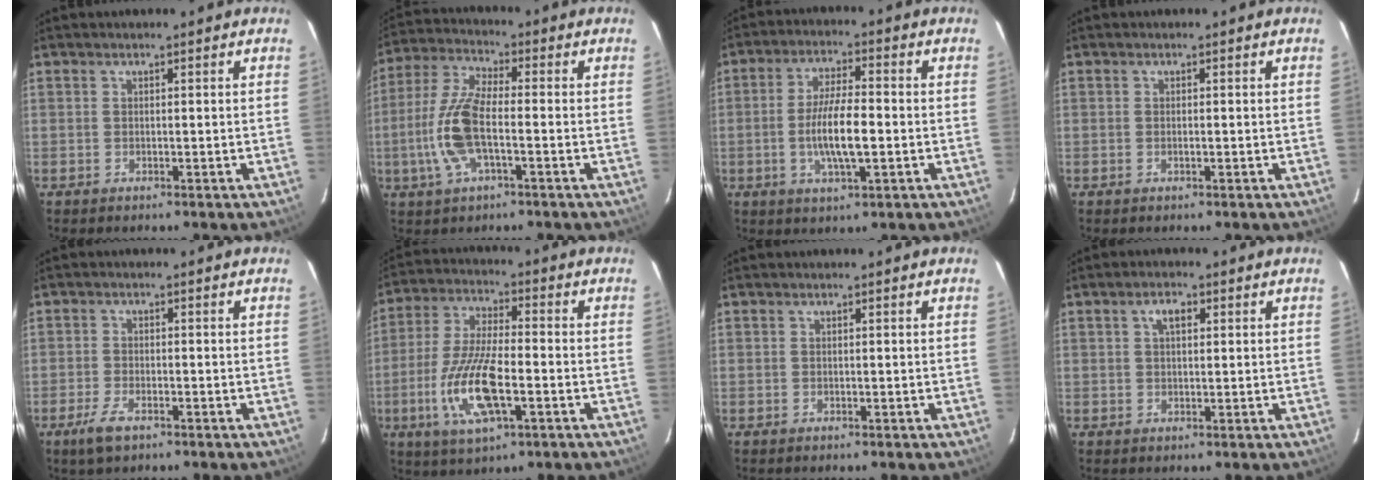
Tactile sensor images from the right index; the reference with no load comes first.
{"total": 11.5, "force": [-2.7, 3.6, 10.6], "torque": [-0.236, 0.003, -0.059]}
{"total": 9.1, "force": [-1.7, 2.2, 8.7], "torque": [-0.167, -0.001, -0.032]}
{"total": 0.6, "force": [-0.1, 0.1, 0.6], "torque": [-0.010, 0.002, -0.002]}
{"total": 4.3, "force": [-2.8, 1.6, 2.8], "torque": [-0.074, -0.006, -0.052]}
{"total": 13.9, "force": [-4.4, 4.5, 12.4], "torque": [-0.262, -0.009, -0.083]}
{"total": 0.0}
{"total": 2.9, "force": [1.1, 1.5, 2.2], "torque": [-0.040, 0.011, 0.019]}